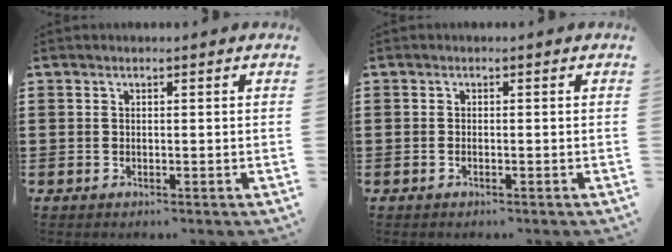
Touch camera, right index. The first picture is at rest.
{"total": 0.5, "force": [-0.3, -0.1, 0.5], "torque": [-0.010, -0.008, -0.003]}